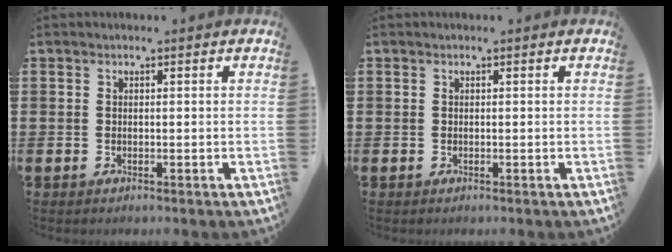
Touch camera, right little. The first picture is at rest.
{"total": 0.0}